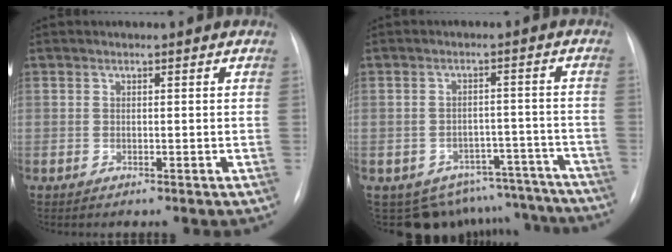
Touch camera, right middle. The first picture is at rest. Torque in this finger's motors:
{"motor_torque": [-0.47, -0.97, -0.05, 0.01]}